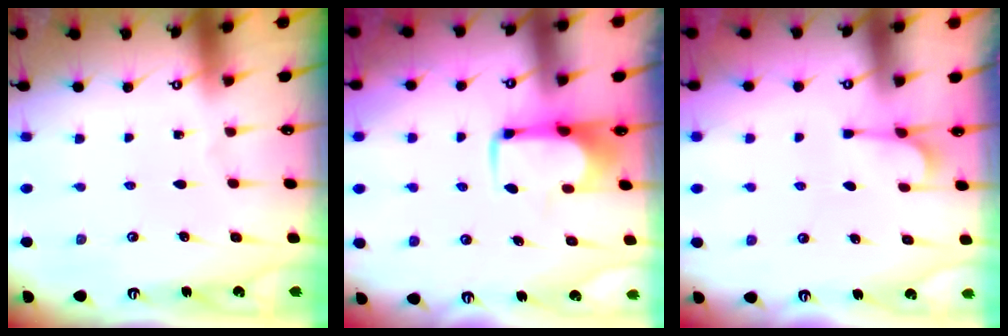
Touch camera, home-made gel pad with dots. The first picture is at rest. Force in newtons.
{"total": 2.0, "press": 2.0, "slide": 0.4}
{"total": 4.4, "press": 4.2, "slide": 1.2}